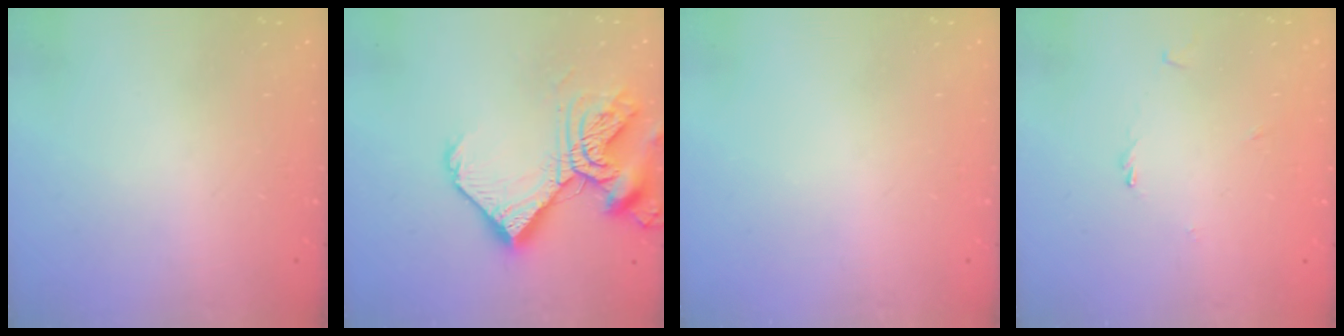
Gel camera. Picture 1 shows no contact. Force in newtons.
{"total": 16.8, "press": 16.7, "slide": 1.7}
{"total": 0.0}
{"total": 1.2, "press": 1.1, "slide": 0.4}